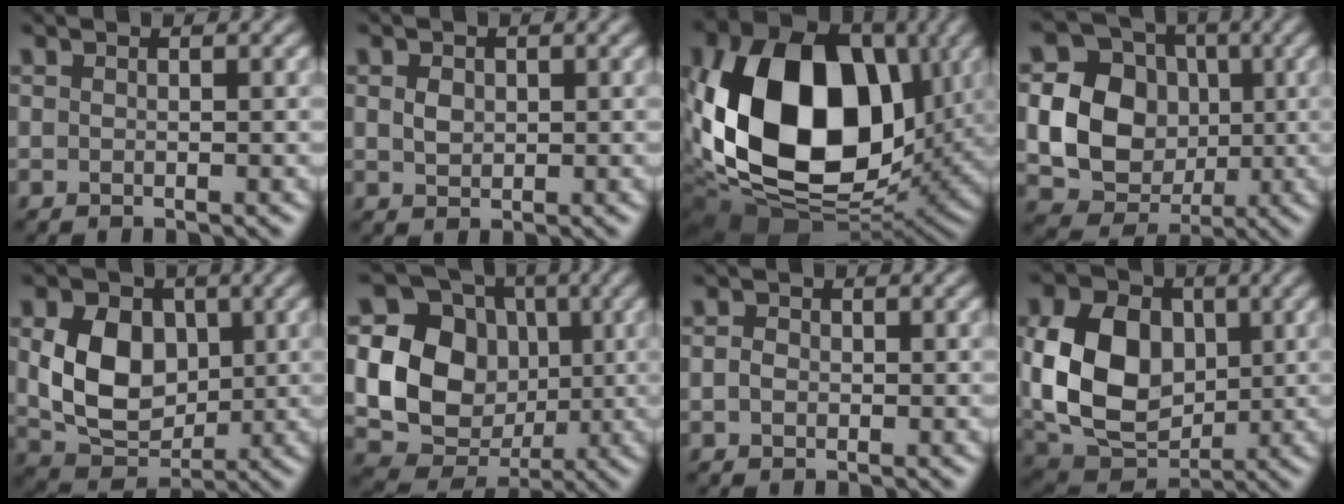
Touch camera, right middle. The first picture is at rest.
{"total": 1.5, "force": [0.3, 1.2, 0.9], "torque": [-0.018, 0.000, 0.007]}
{"total": 16.6, "force": [1.6, 11.5, 11.9], "torque": [-0.234, -0.016, 0.028]}
{"total": 10.6, "force": [0.0, 9.4, 4.9], "torque": [-0.100, -0.005, -0.007]}
{"total": 7.4, "force": [1.0, 5.5, 4.9], "torque": [-0.097, -0.005, 0.017]}
{"total": 12.8, "force": [0.6, 11.2, 6.1], "torque": [-0.134, 0.002, 0.002]}
{"total": 1.3, "force": [-0.1, 1.0, 0.7], "torque": [-0.015, 0.000, -0.007]}
{"total": 11.2, "force": [0.8, 8.1, 7.6], "torque": [-0.171, -0.001, 0.012]}